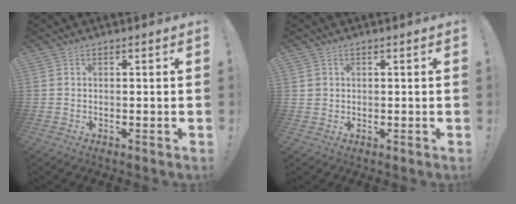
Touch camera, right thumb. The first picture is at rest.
{"total": 1.4, "force": [0.7, 1.2, 0.3], "torque": [0.003, -0.003, 0.011]}